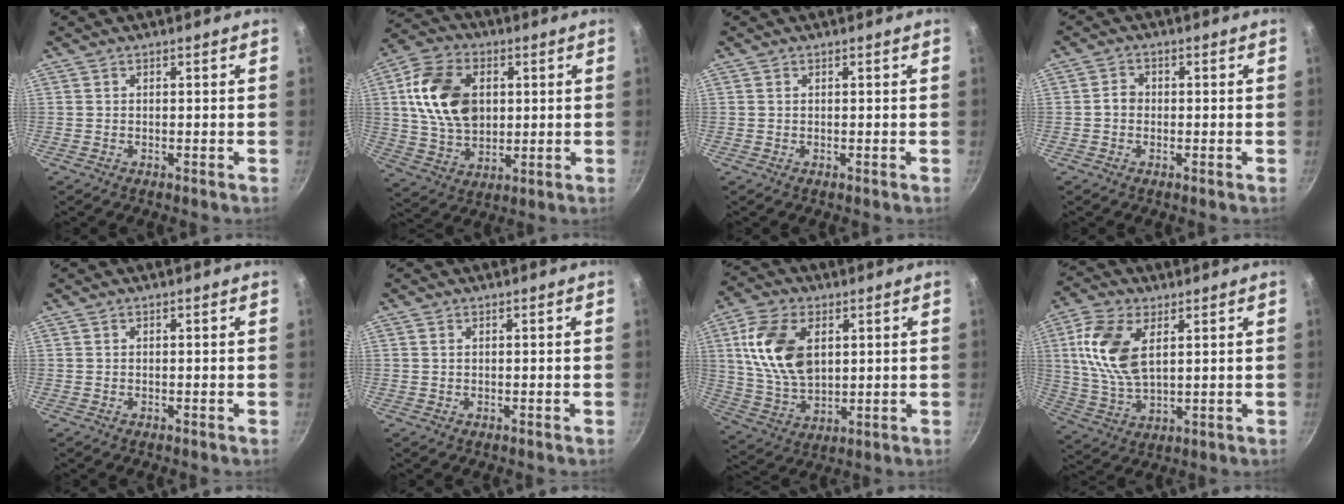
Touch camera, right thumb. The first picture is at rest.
{"total": 16.1, "force": [2.9, 11.2, 11.2], "torque": [-0.186, -0.002, 0.052]}
{"total": 0.0}
{"total": 2.4, "force": [-0.4, 2.0, 1.2], "torque": [-0.012, 0.012, -0.009]}
{"total": 0.0}
{"total": 0.5, "force": [0.2, 0.3, 0.3], "torque": [-0.006, 0.001, 0.004]}
{"total": 14.9, "force": [3.8, 9.3, 11.0], "torque": [-0.190, -0.014, 0.079]}
{"total": 12.9, "force": [3.7, 6.9, 10.2], "torque": [-0.202, -0.009, 0.075]}